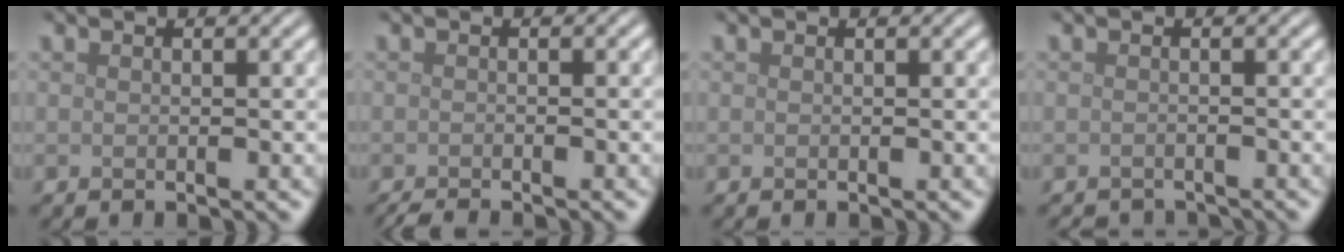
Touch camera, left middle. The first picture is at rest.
{"total": 1.9, "force": [-1.7, 0.2, 0.8], "torque": [-0.012, -0.003, -0.031]}
{"total": 0.0}
{"total": 2.0, "force": [-2.0, 0.1, 0.1], "torque": [0.003, -0.007, -0.027]}